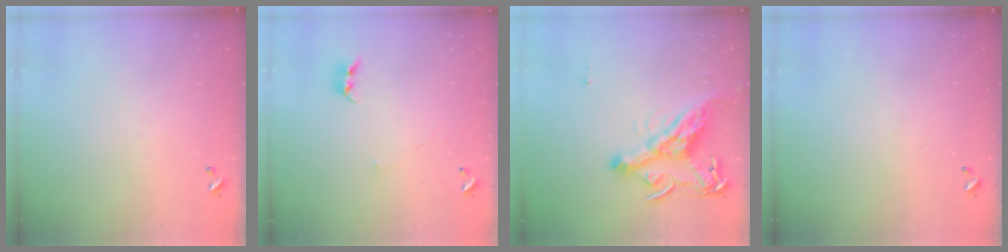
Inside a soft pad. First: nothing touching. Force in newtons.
{"total": 2.4, "press": 2.4, "slide": 0.4}
{"total": 10.7, "press": 10.6, "slide": 1.6}
{"total": 0.0}